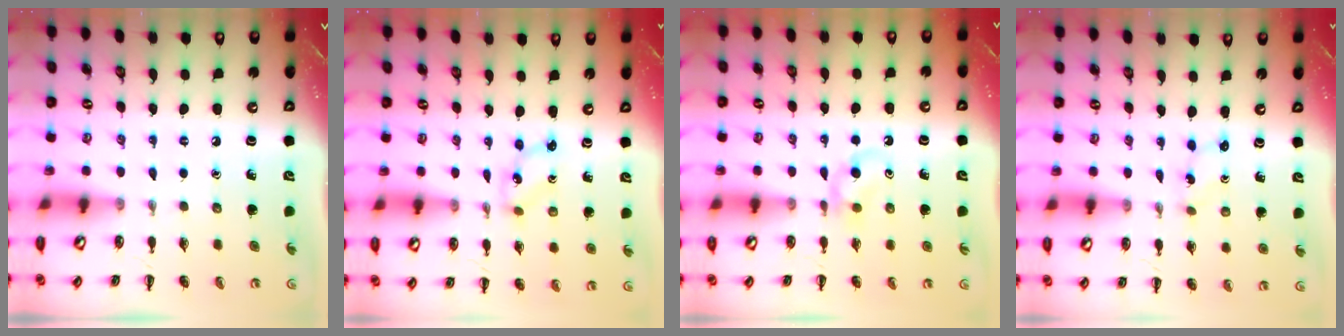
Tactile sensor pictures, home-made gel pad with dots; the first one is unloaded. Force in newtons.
{"total": 1.6, "press": 1.5, "slide": 0.3}
{"total": 4.9, "press": 4.5, "slide": 1.9}
{"total": 1.3, "press": 1.2, "slide": 0.4}